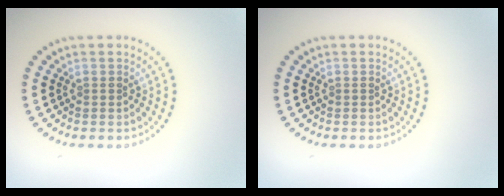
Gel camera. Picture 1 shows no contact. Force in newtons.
{"total": 0.0}